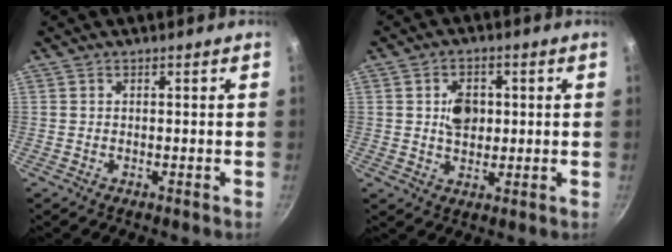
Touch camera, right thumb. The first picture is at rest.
{"total": 6.3, "force": [0.8, 4.8, 4.0], "torque": [-0.040, -0.003, 0.010]}